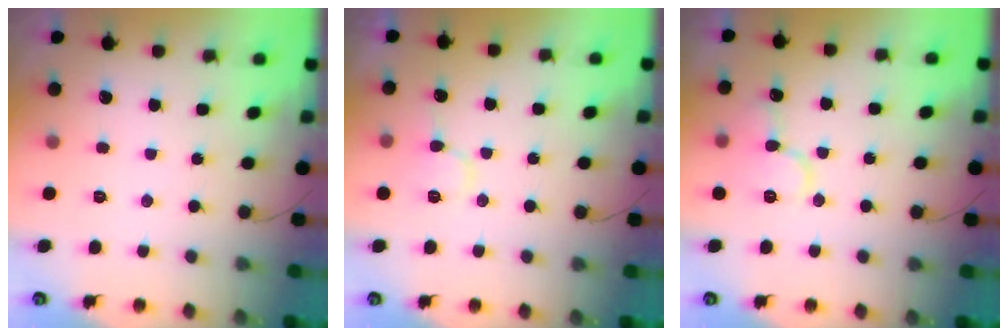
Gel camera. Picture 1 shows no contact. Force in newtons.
{"total": 7.8, "press": 7.8, "slide": 0.9}
{"total": 11.0, "press": 10.9, "slide": 1.5}